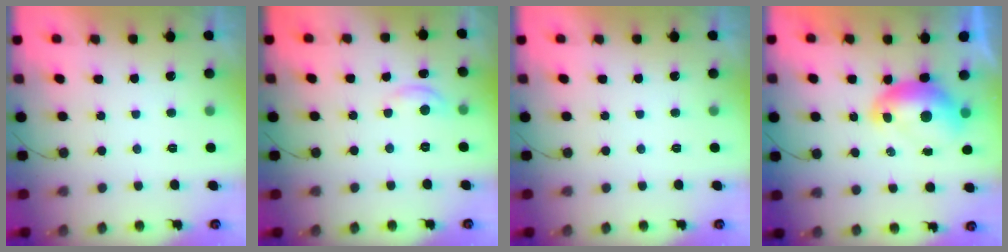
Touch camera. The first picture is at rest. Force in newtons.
{"total": 4.3, "press": 4.2, "slide": 0.2}
{"total": 0.0}
{"total": 8.9, "press": 8.8, "slide": 1.0}